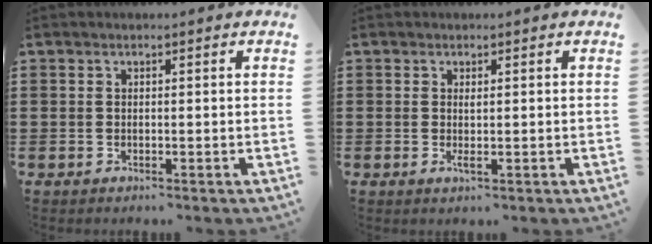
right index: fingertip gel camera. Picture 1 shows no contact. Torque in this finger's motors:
{"motor_torque": [0.13, 0.07, 0.02, 0.00]}